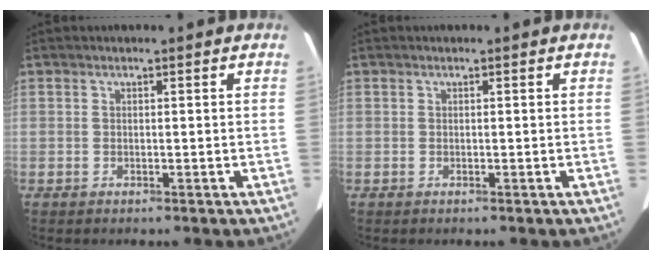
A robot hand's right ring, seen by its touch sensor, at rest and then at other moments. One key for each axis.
{"total": 0.0}